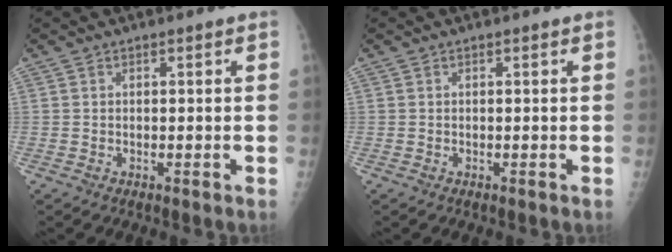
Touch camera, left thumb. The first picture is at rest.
{"total": 0.0}